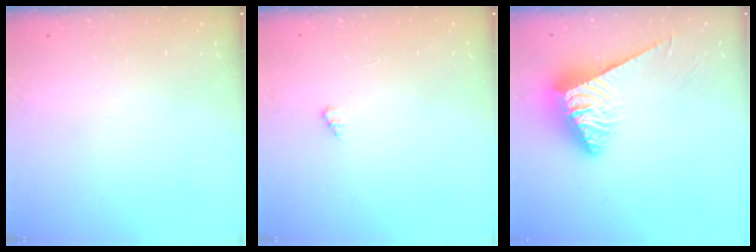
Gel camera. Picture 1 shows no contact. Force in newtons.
{"total": 1.4, "press": 1.3, "slide": 0.1}
{"total": 7.6, "press": 7.6, "slide": 0.3}